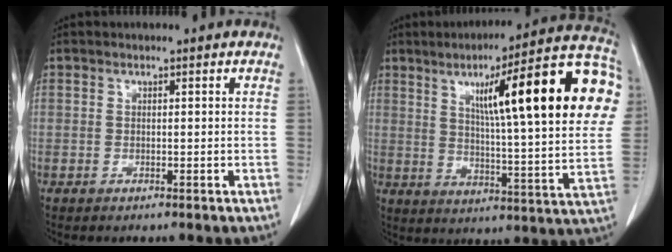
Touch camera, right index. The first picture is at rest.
{"total": 24.9, "force": [7.2, 2.4, 23.7], "torque": [-0.288, 0.040, 0.095]}